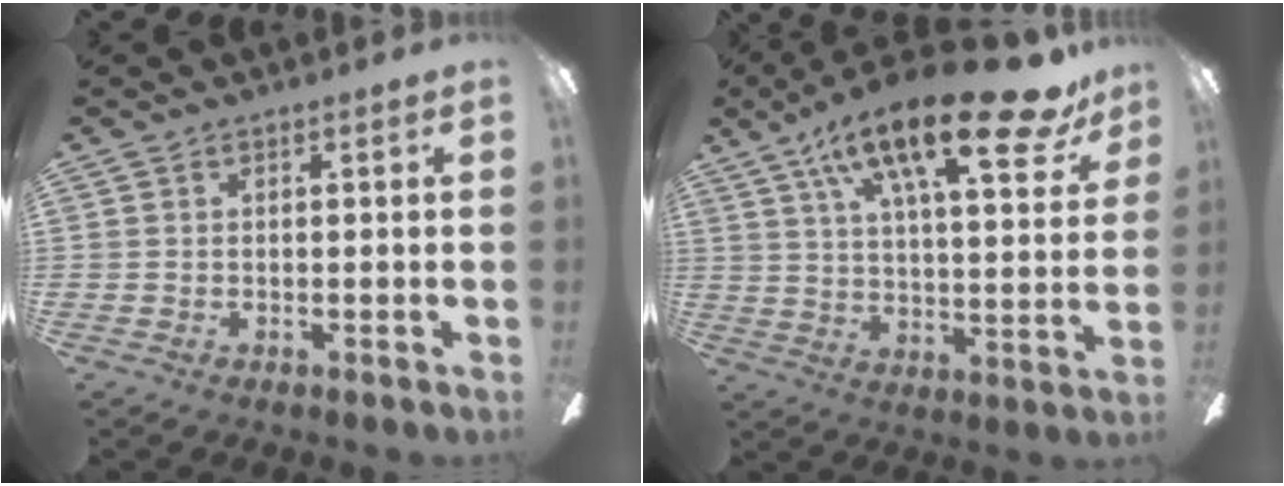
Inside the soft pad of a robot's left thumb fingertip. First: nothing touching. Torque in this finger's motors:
{"motor_torque": [0.40, 0.51, 1.65, -1.12, 0.17]}